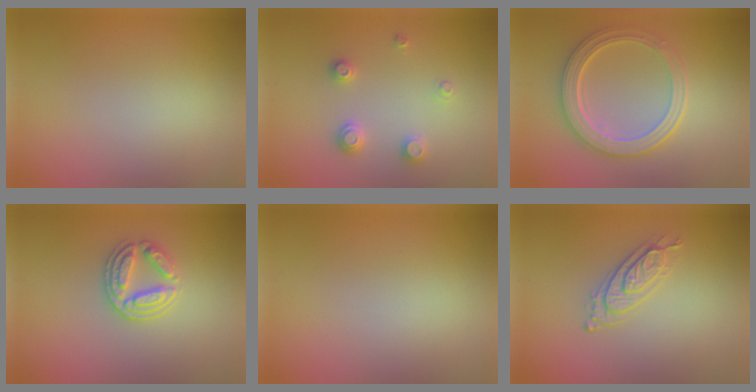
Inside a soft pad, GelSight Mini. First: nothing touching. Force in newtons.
{"total": 2.0, "press": 2.0, "slide": 0.2}
{"total": 4.9, "press": 4.0, "slide": 2.9}
{"total": 2.9, "press": 2.7, "slide": 1.0}
{"total": 0.0}
{"total": 2.2, "press": 2.2, "slide": 0.5}